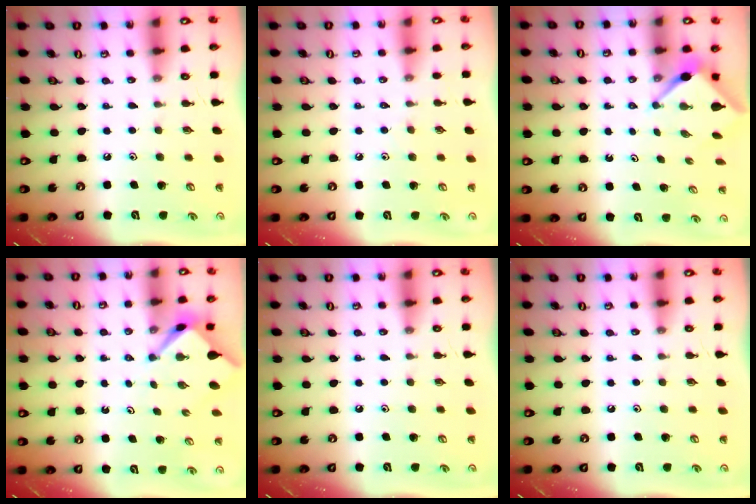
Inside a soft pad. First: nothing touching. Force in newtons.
{"total": 2.1, "press": 2.1, "slide": 0.4}
{"total": 3.1, "press": 3.0, "slide": 0.3}
{"total": 3.1, "press": 3.0, "slide": 0.4}
{"total": 0.0}
{"total": 0.0}